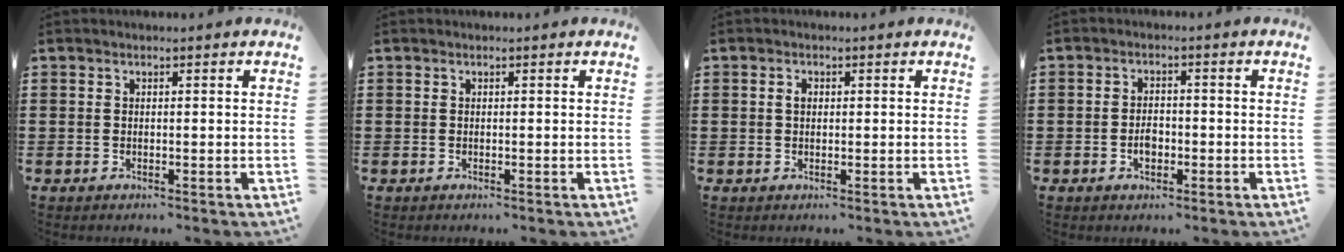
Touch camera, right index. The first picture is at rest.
{"total": 0.0}
{"total": 1.4, "force": [0.3, 1.0, 1.0], "torque": [-0.021, 0.007, 0.004]}
{"total": 2.7, "force": [-1.0, 1.6, 2.0], "torque": [-0.039, 0.002, -0.019]}